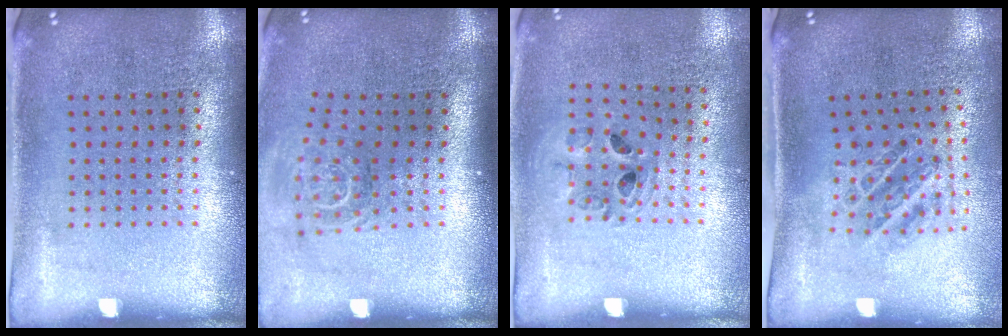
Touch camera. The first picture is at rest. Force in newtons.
{"total": 1.7, "press": 1.2, "slide": 1.2}
{"total": 0.9, "press": 0.9, "slide": 0.1}
{"total": 1.0, "press": 1.0, "slide": 0.2}